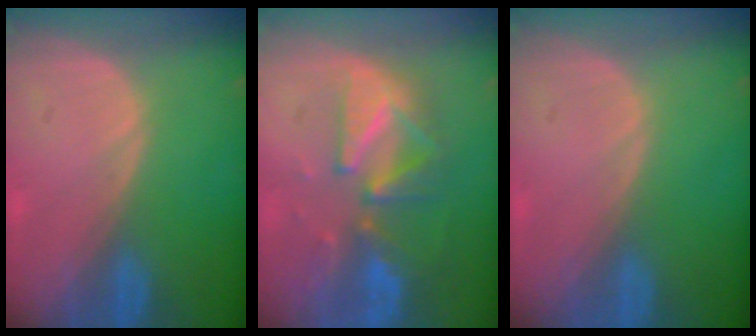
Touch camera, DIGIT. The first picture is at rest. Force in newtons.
{"total": 9.8, "press": 8.7, "slide": 4.4}
{"total": 0.0}